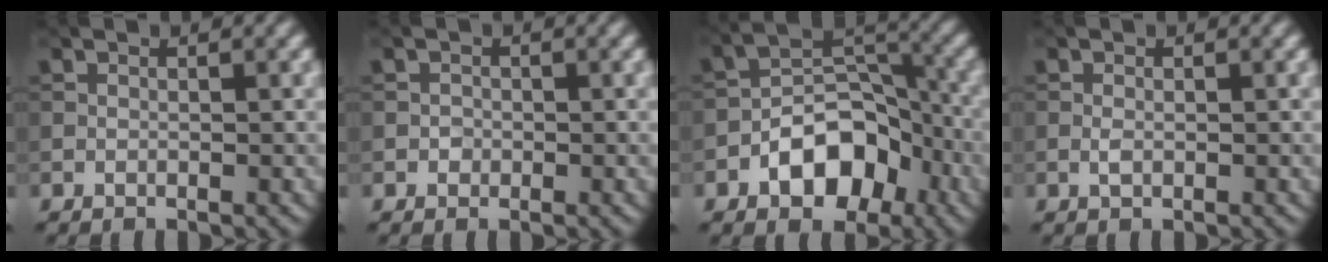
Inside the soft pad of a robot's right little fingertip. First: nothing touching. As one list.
[{"total": 0.8, "force": [-0.3, 0.7, 0.1], "torque": [0.003, -0.002, -0.006]}, {"total": 7.4, "force": [-3.5, 4.4, 4.7], "torque": [-0.060, 0.009, -0.064]}, {"total": 0.8, "force": [-0.2, 0.5, 0.6], "torque": [-0.017, -0.001, -0.006]}]